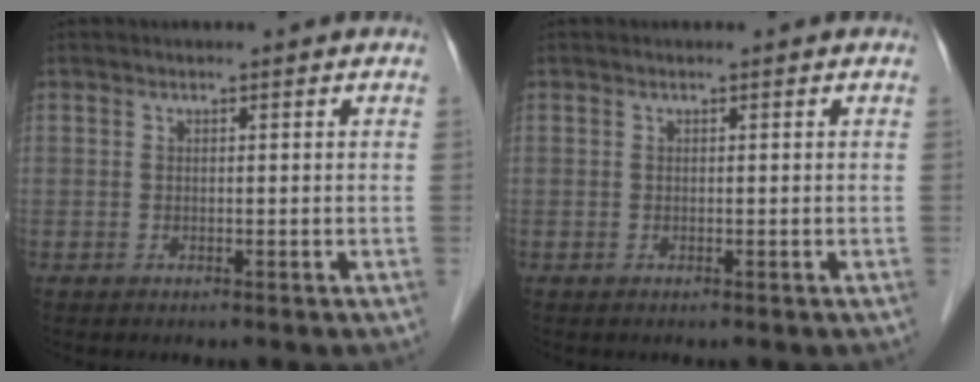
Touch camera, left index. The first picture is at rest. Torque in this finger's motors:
{"motor_torque": [0.01, 0.00, 0.00, 0.00]}